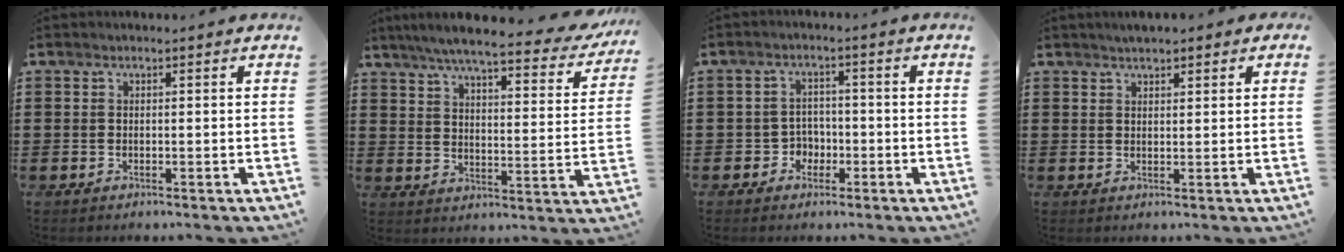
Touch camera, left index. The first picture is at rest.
{"total": 6.8, "force": [5.9, 0.1, 3.4], "torque": [-0.092, -0.036, 0.098]}
{"total": 3.0, "force": [-1.4, 2.4, 1.0], "torque": [-0.029, 0.004, -0.033]}
{"total": 1.9, "force": [1.7, 0.6, 0.6], "torque": [-0.016, 0.008, 0.031]}